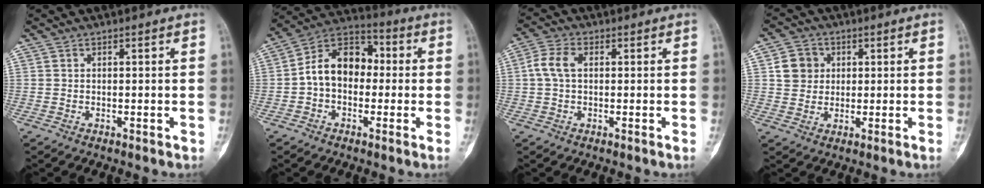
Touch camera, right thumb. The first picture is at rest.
{"total": 11.8, "force": [-0.4, 8.2, 8.5], "torque": [-0.116, 0.037, -0.025]}
{"total": 4.8, "force": [0.6, 2.7, 3.9], "torque": [-0.092, 0.013, 0.005]}
{"total": 5.6, "force": [1.4, 5.1, 1.9], "torque": [-0.010, 0.003, 0.021]}